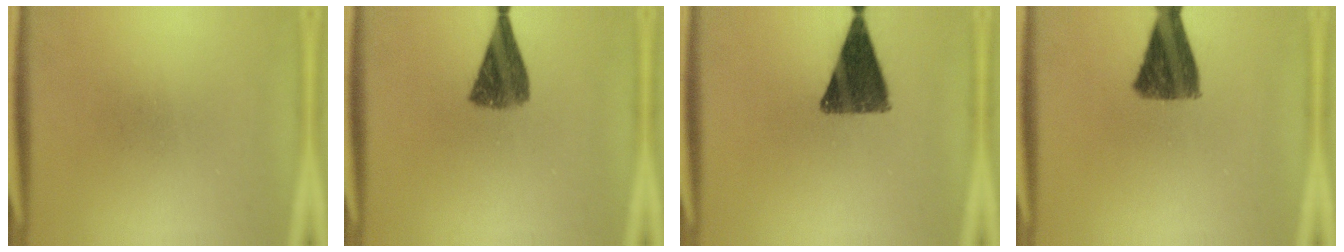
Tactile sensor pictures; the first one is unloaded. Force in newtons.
{"total": 7.6}
{"total": 11.7}
{"total": 10.3}